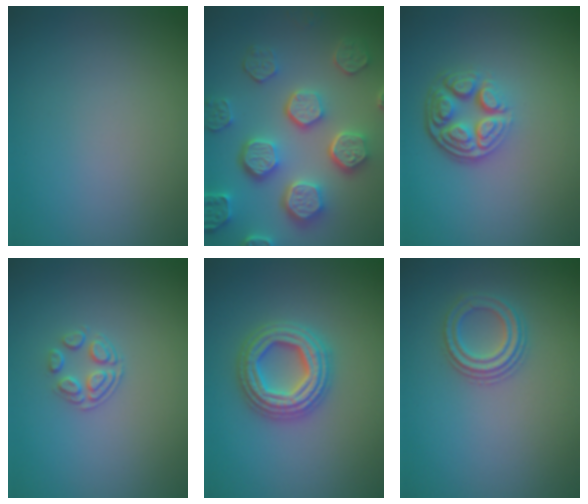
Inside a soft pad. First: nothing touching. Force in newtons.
{"total": 7.3, "press": 5.8, "slide": 4.3}
{"total": 4.6, "press": 3.4, "slide": 3.1}
{"total": 1.8, "press": 1.2, "slide": 1.4}
{"total": 4.7, "press": 4.6, "slide": 0.8}
{"total": 2.2, "press": 2.1, "slide": 0.7}